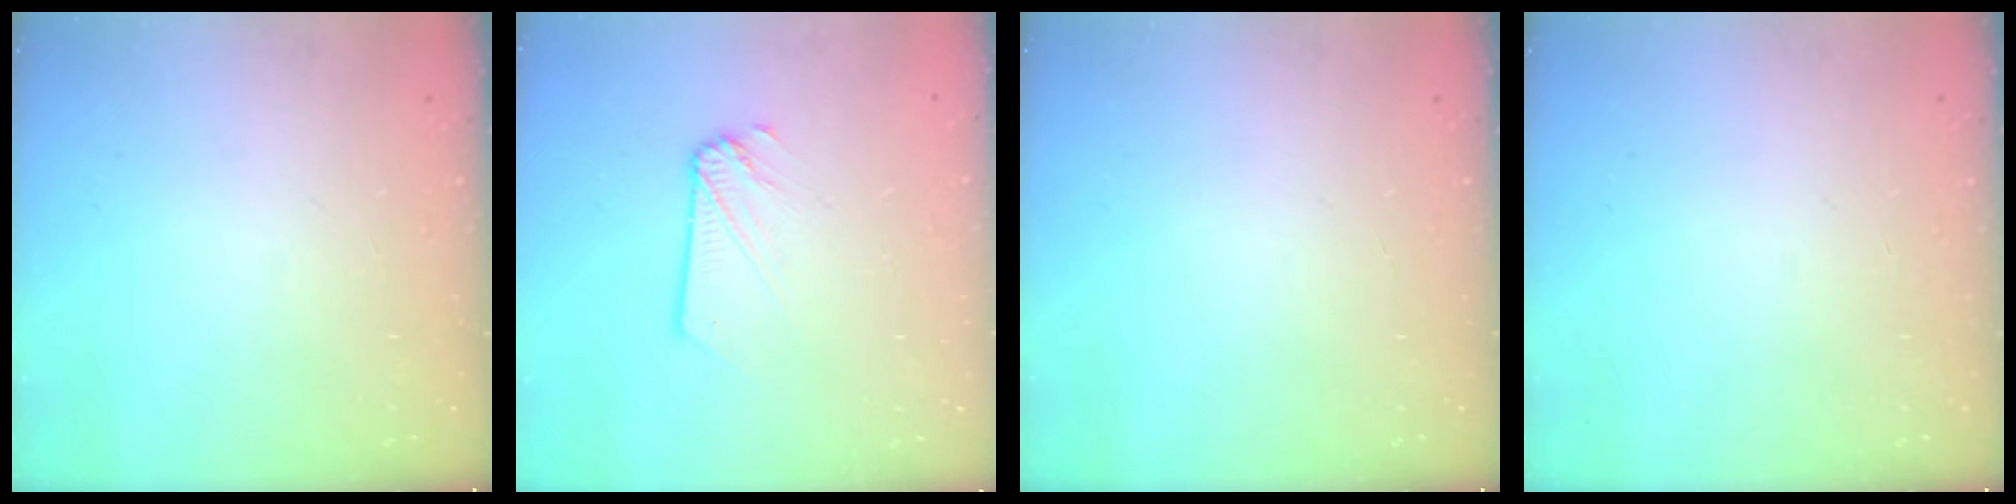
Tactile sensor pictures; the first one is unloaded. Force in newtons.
{"total": 2.1, "press": 2.1, "slide": 0.3}
{"total": 0.0}
{"total": 0.0}